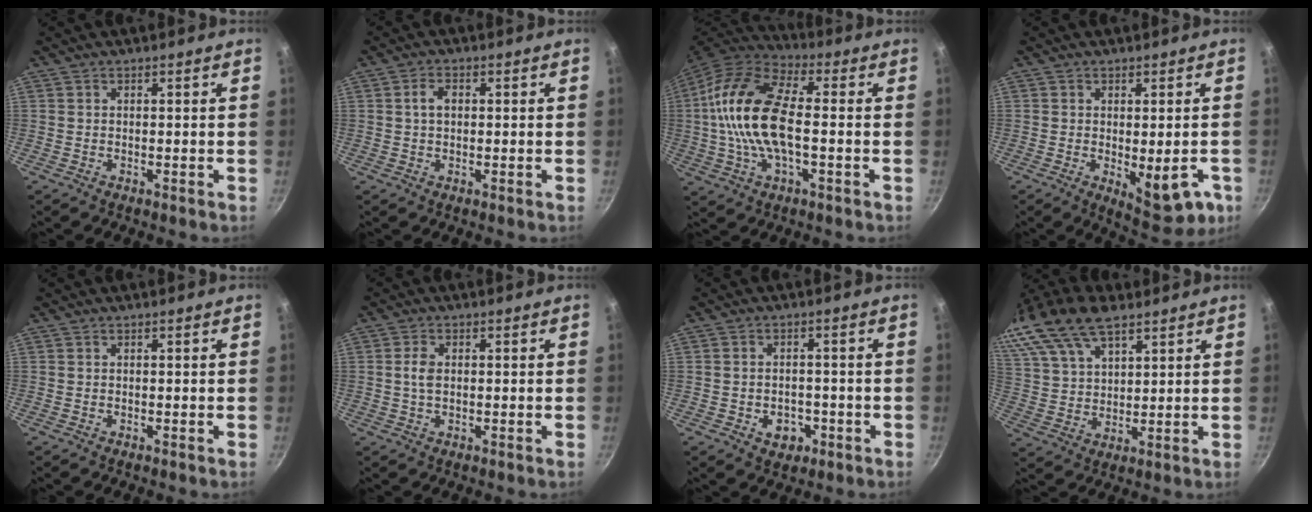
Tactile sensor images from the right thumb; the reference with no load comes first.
{"total": 2.8, "force": [0.4, 1.9, 2.0], "torque": [-0.027, 0.007, 0.004]}
{"total": 17.8, "force": [0.0, 8.2, 15.7], "torque": [-0.299, 0.031, -0.017]}
{"total": 10.4, "force": [-2.7, 4.4, 9.0], "torque": [-0.098, -0.010, -0.023]}
{"total": 0.0}
{"total": 3.2, "force": [0.2, 2.0, 2.5], "torque": [-0.050, 0.006, 0.002]}
{"total": 5.1, "force": [-1.9, 3.8, 2.8], "torque": [-0.027, 0.014, -0.020]}
{"total": 19.9, "force": [12.9, 10.1, 11.3], "torque": [-0.243, 0.017, 0.249]}